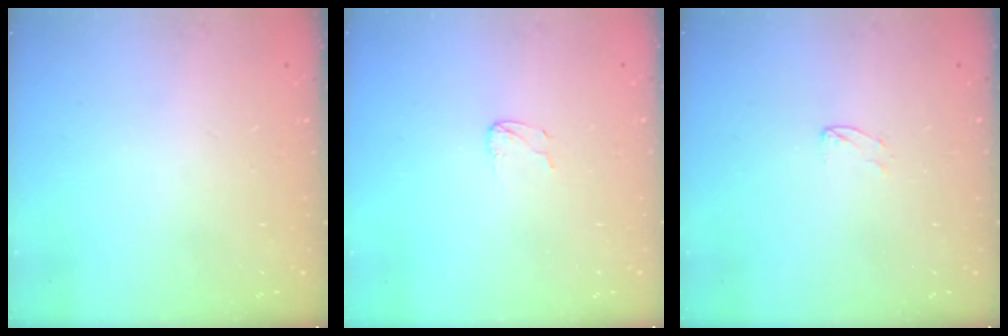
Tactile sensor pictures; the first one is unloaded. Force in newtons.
{"total": 3.1, "press": 3.1, "slide": 0.3}
{"total": 3.5, "press": 3.5, "slide": 0.4}